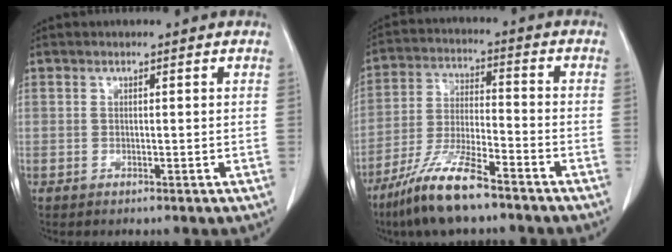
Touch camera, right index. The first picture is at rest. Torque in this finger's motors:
{"motor_torque": [1.05, -1.09, 0.74, 0.21]}